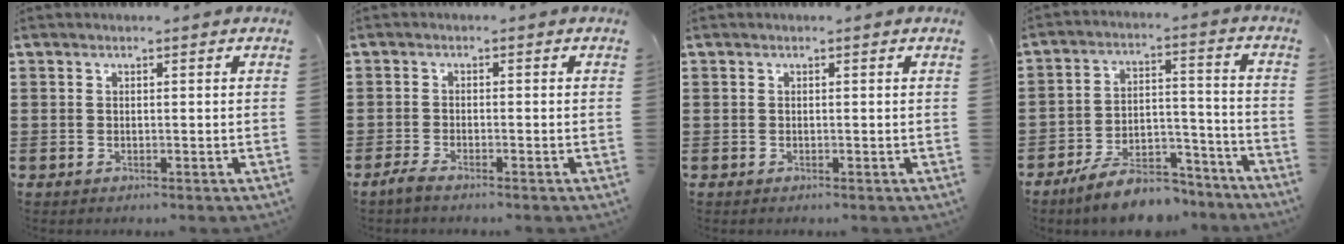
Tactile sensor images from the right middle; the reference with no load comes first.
{"total": 1.8, "force": [-1.5, 0.0, 0.9], "torque": [-0.025, -0.003, -0.030]}
{"total": 0.0}
{"total": 9.1, "force": [-7.9, 2.6, 3.6], "torque": [-0.056, 0.029, -0.147]}